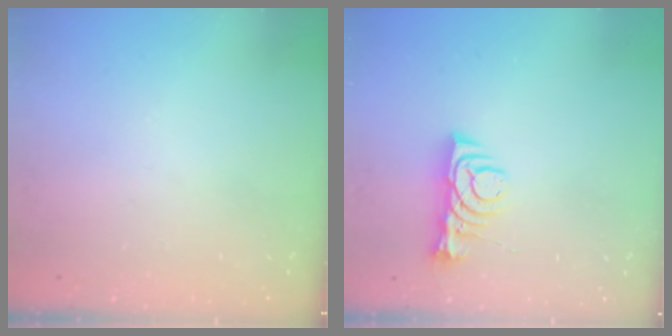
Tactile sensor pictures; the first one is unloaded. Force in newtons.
{"total": 7.0, "press": 7.0, "slide": 0.8}